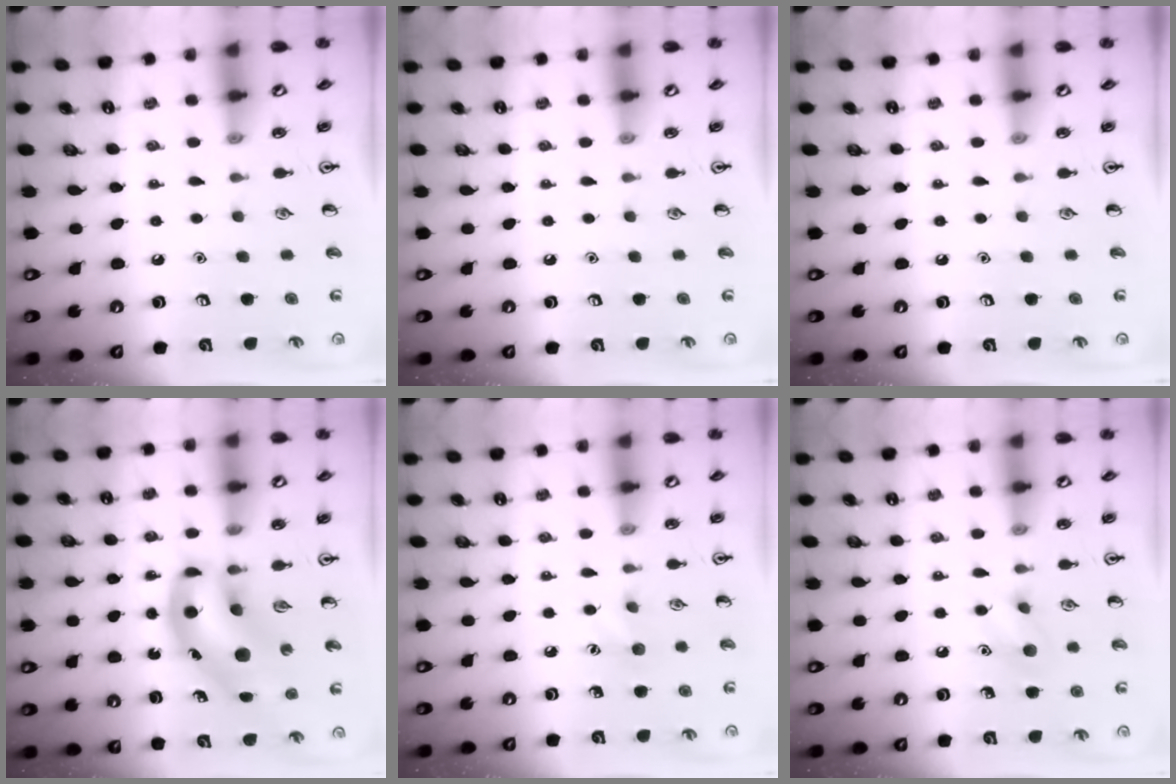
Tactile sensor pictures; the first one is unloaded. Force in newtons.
{"total": 0.0}
{"total": 0.0}
{"total": 12.1, "press": 11.6, "slide": 3.4}
{"total": 5.0, "press": 4.8, "slide": 1.4}
{"total": 6.8, "press": 6.6, "slide": 1.4}